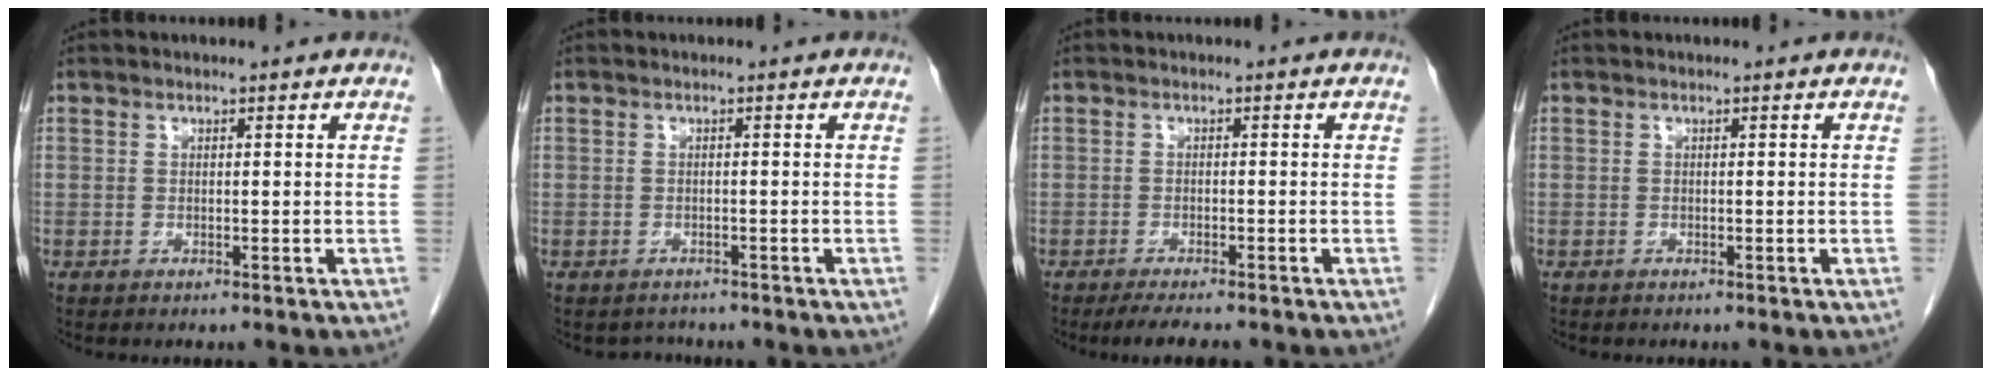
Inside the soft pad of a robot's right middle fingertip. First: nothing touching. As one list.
[{"total": 1.7, "force": [-1.5, 0.7, -0.2], "torque": [-0.002, -0.004, -0.023]}, {"total": 4.6, "force": [-3.8, 0.6, 2.5], "torque": [-0.037, -0.010, -0.056]}, {"total": 0.0}]